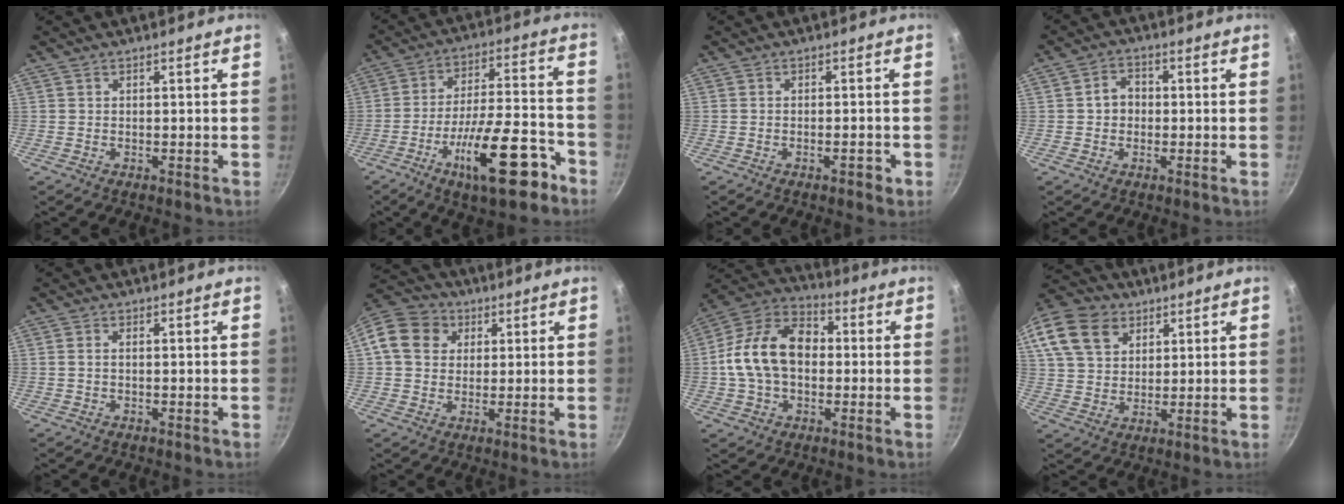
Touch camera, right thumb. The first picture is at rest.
{"total": 18.0, "force": [-9.5, 5.7, 14.3], "torque": [-0.205, 0.054, -0.147]}
{"total": 2.5, "force": [-1.3, 0.9, 2.0], "torque": [-0.025, 0.011, -0.017]}
{"total": 4.1, "force": [-0.2, 3.5, 2.2], "torque": [-0.013, 0.012, -0.007]}
{"total": 1.0, "force": [0.0, 0.5, 0.9], "torque": [-0.023, 0.005, -0.003]}
{"total": 11.6, "force": [3.0, 9.8, 5.4], "torque": [-0.090, 0.018, 0.038]}
{"total": 16.3, "force": [-0.1, 11.4, 11.6], "torque": [-0.176, 0.037, -0.021]}
{"total": 19.9, "force": [10.0, 14.3, 9.5], "torque": [-0.216, 0.022, 0.185]}